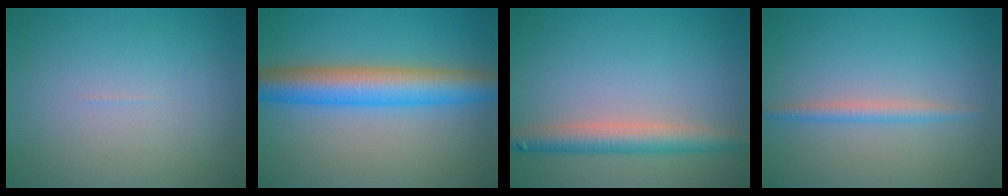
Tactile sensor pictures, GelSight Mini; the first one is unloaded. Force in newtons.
{"total": 7.0, "press": 7.0, "slide": 0.2}
{"total": 3.8, "press": 3.8, "slide": 0.2}
{"total": 1.7, "press": 1.7, "slide": 0.0}